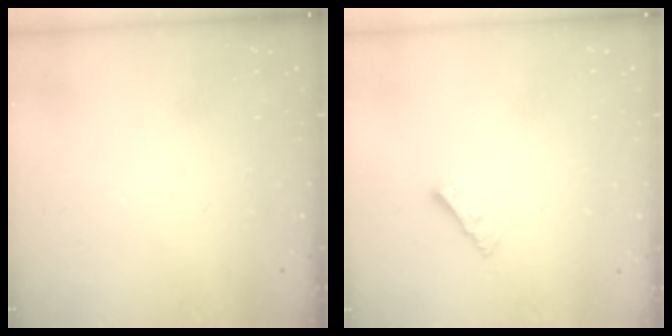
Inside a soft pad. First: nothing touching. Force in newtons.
{"total": 3.5, "press": 3.5, "slide": 0.3}